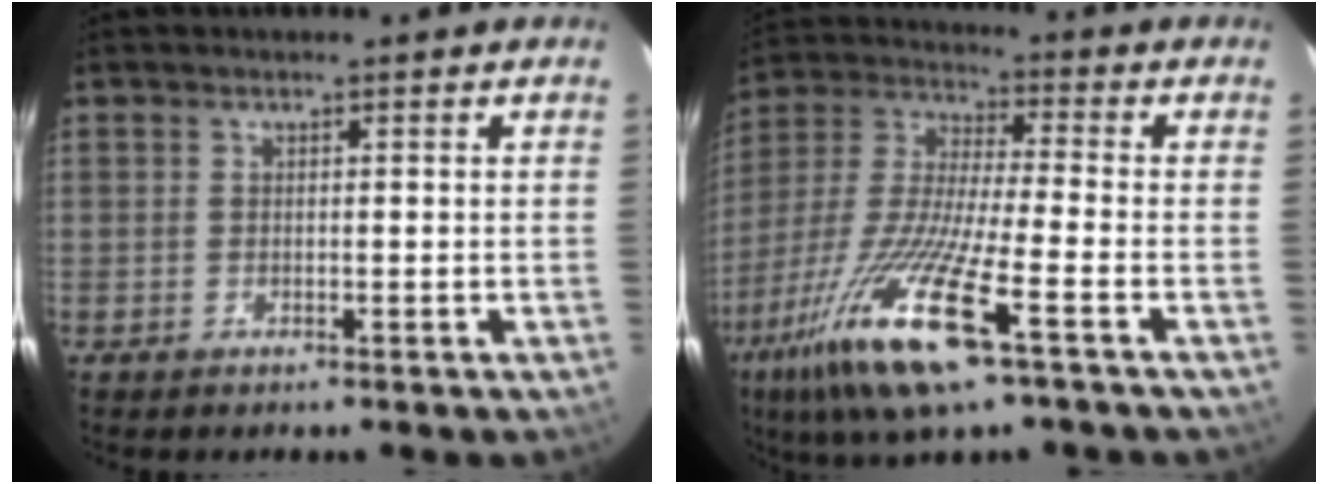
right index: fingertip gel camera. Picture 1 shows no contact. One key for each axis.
{"total": 19.2, "fx": -9.9, "fy": 2.7, "fz": 16.2, "tx": -0.343, "ty": -0.039, "tz": -0.197}